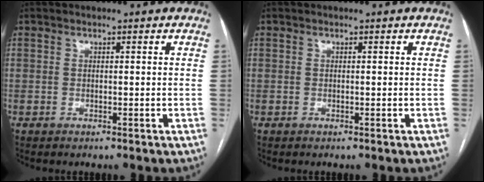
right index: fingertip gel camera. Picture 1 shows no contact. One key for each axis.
{"total": 0.0}